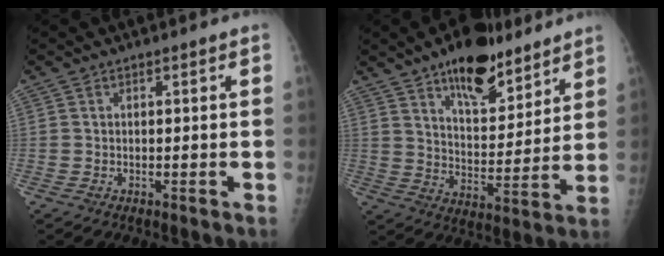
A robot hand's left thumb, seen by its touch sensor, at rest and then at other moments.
{"total": 15.8, "force": [10.8, 6.8, 9.3], "torque": [-0.096, -0.064, 0.173]}